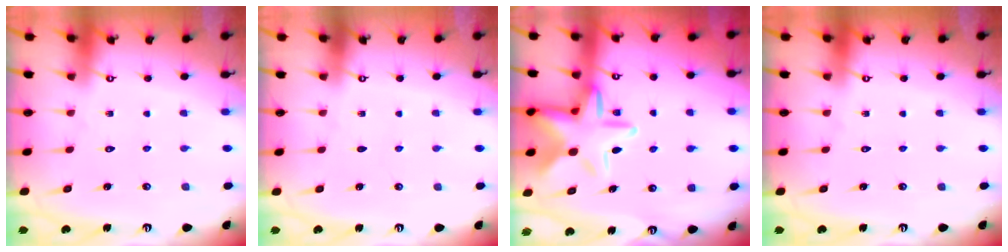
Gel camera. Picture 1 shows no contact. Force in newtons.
{"total": 0.0}
{"total": 13.9, "press": 13.8, "slide": 1.3}
{"total": 0.0}